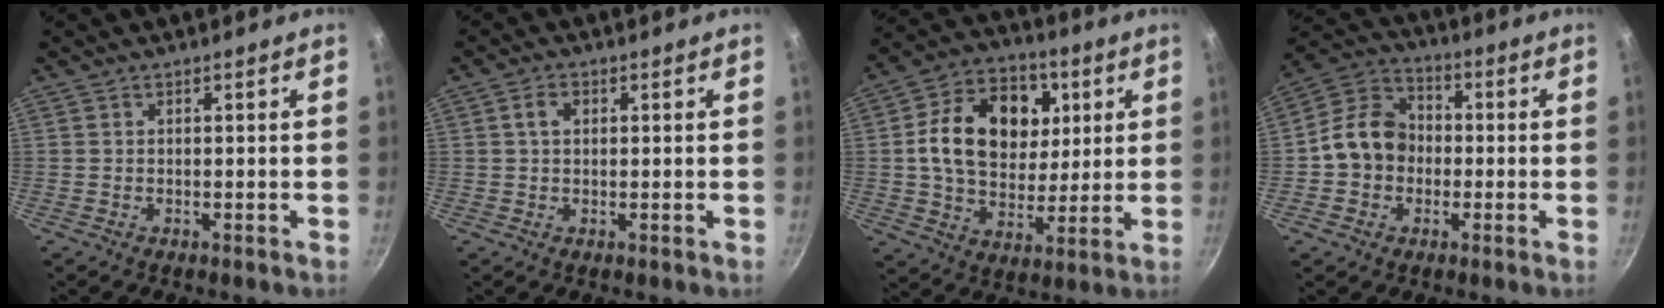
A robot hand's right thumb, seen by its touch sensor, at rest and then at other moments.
{"total": 2.7, "force": [0.7, 1.9, 1.8], "torque": [-0.026, 0.004, 0.010]}
{"total": 19.3, "force": [4.2, 14.3, 12.2], "torque": [-0.174, 0.004, 0.064]}
{"total": 11.3, "force": [-1.0, 9.4, 6.1], "torque": [-0.075, 0.032, -0.038]}